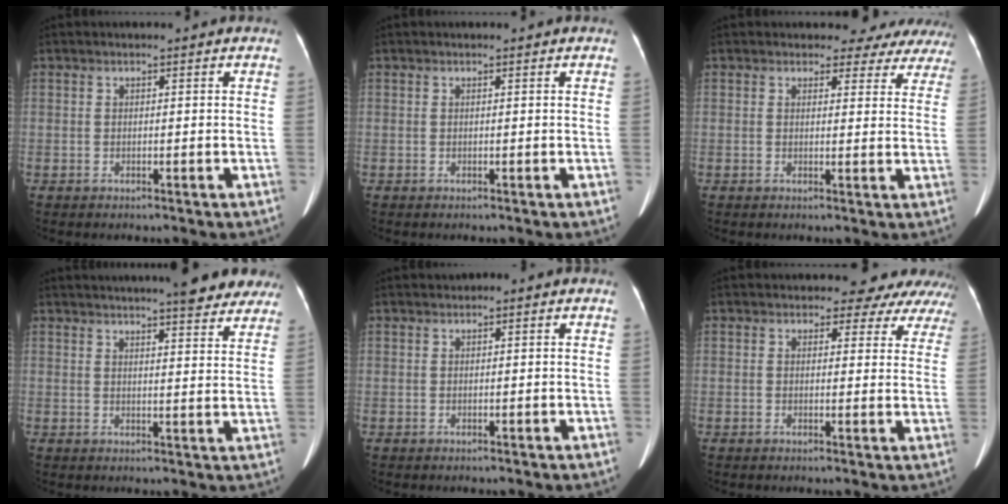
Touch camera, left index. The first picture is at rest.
{"total": 0.0}
{"total": 10.1, "force": [9.3, 3.8, 0.3], "torque": [0.037, -0.020, 0.068]}
{"total": 11.9, "force": [10.0, 1.9, 6.2], "torque": [-0.069, 0.004, 0.107]}
{"total": 0.6, "force": [-0.1, 0.4, 0.3], "torque": [-0.003, 0.007, -0.003]}
{"total": 8.5, "force": [7.7, 3.5, 0.7], "torque": [0.031, -0.011, 0.053]}